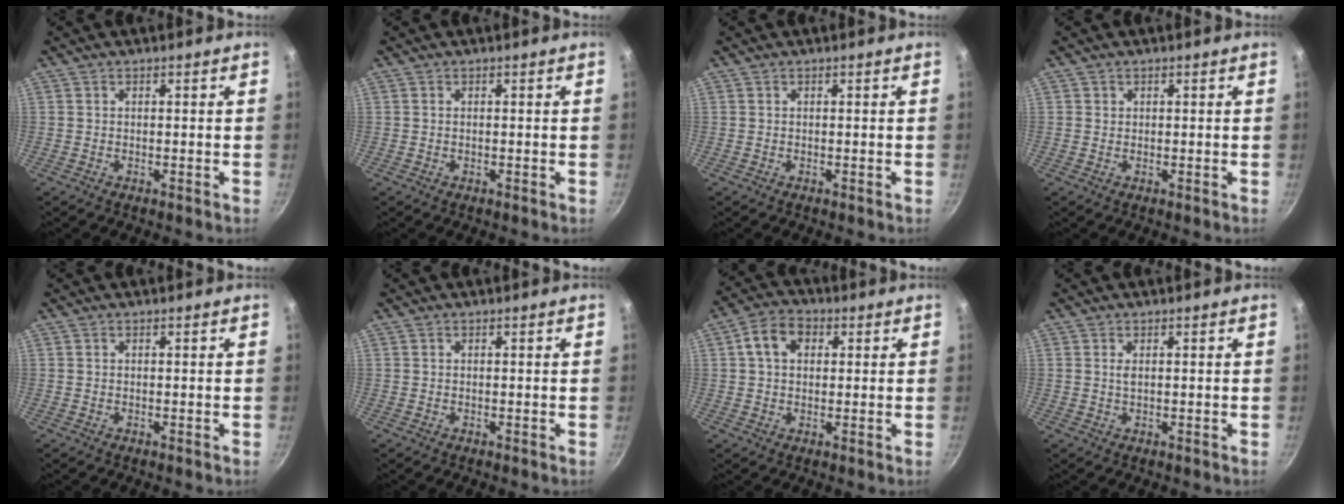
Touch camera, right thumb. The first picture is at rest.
{"total": 0.0}
{"total": 0.0}
{"total": 0.6, "force": [0.2, 0.6, 0.0], "torque": [0.008, 0.001, 0.002]}
{"total": 0.0}
{"total": 0.0}
{"total": 7.2, "force": [1.9, 5.3, 4.5], "torque": [-0.061, 0.013, 0.021]}
{"total": 1.1, "force": [0.3, 0.5, 0.9], "torque": [-0.018, 0.001, 0.005]}